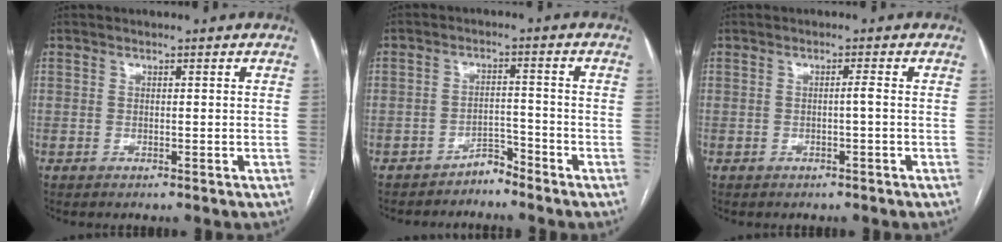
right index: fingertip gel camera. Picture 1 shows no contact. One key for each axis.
{"total": 2.7, "fx": -2.6, "fy": 0.7, "fz": 0.1, "tx": 0.010, "ty": -0.001, "tz": -0.044}
{"total": 0.9, "fx": -0.3, "fy": -0.1, "fz": 0.9, "tx": -0.014, "ty": 0.001, "tz": -0.004}